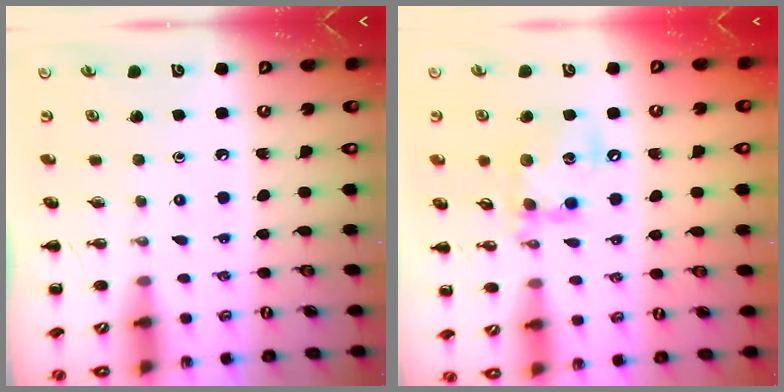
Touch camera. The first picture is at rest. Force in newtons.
{"total": 13.7, "press": 13.5, "slide": 2.3}